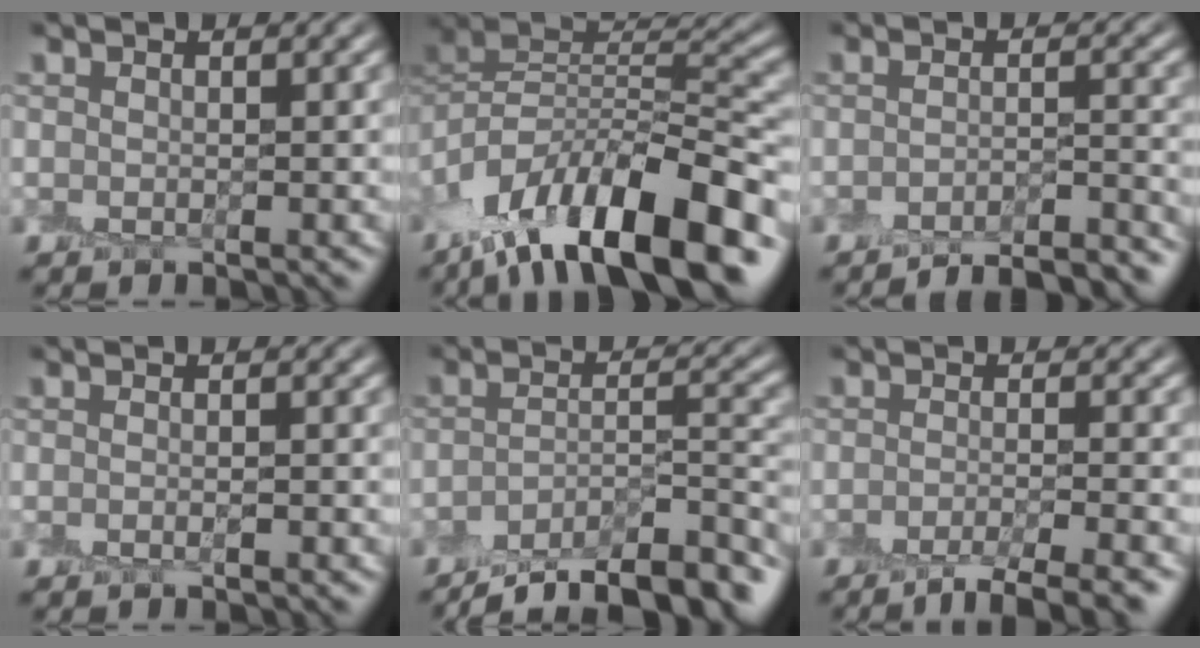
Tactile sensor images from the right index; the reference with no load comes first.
{"total": 14.8, "force": [-8.1, 4.9, 11.4], "torque": [-0.187, 0.024, -0.144]}
{"total": 7.2, "force": [-6.2, 1.5, 3.4], "torque": [-0.035, -0.002, -0.077]}
{"total": 1.0, "force": [-0.4, 0.1, 0.9], "torque": [-0.017, -0.004, -0.010]}
{"total": 9.6, "force": [-7.3, 2.6, 5.6], "torque": [-0.080, 0.000, -0.117]}
{"total": 4.4, "force": [-3.1, 0.8, 3.1], "torque": [-0.037, 0.000, -0.055]}